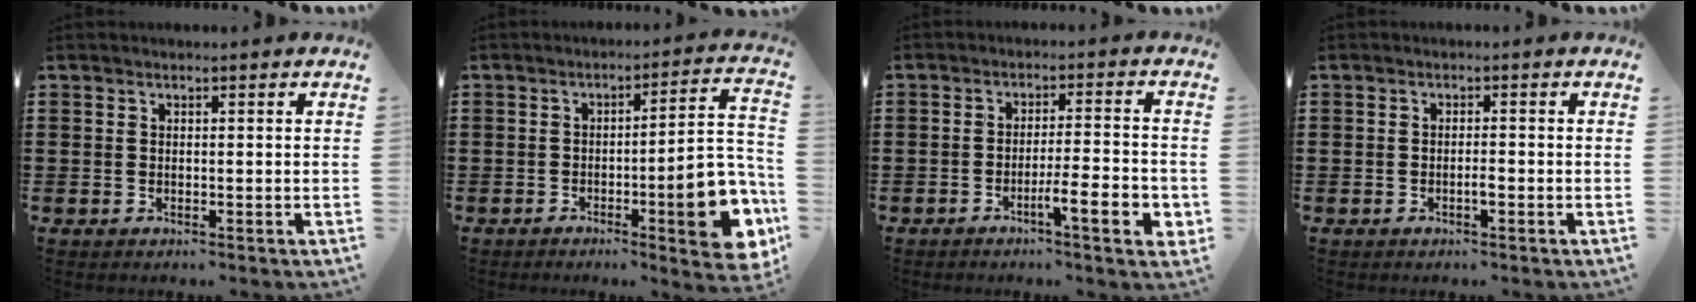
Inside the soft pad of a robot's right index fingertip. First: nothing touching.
{"total": 12.3, "force": [-4.4, 2.9, 11.1], "torque": [-0.145, -0.008, -0.075]}
{"total": 7.2, "force": [-3.2, 1.1, 6.4], "torque": [-0.099, -0.001, -0.051]}
{"total": 1.4, "force": [-0.7, 0.2, 1.2], "torque": [-0.022, -0.002, -0.012]}